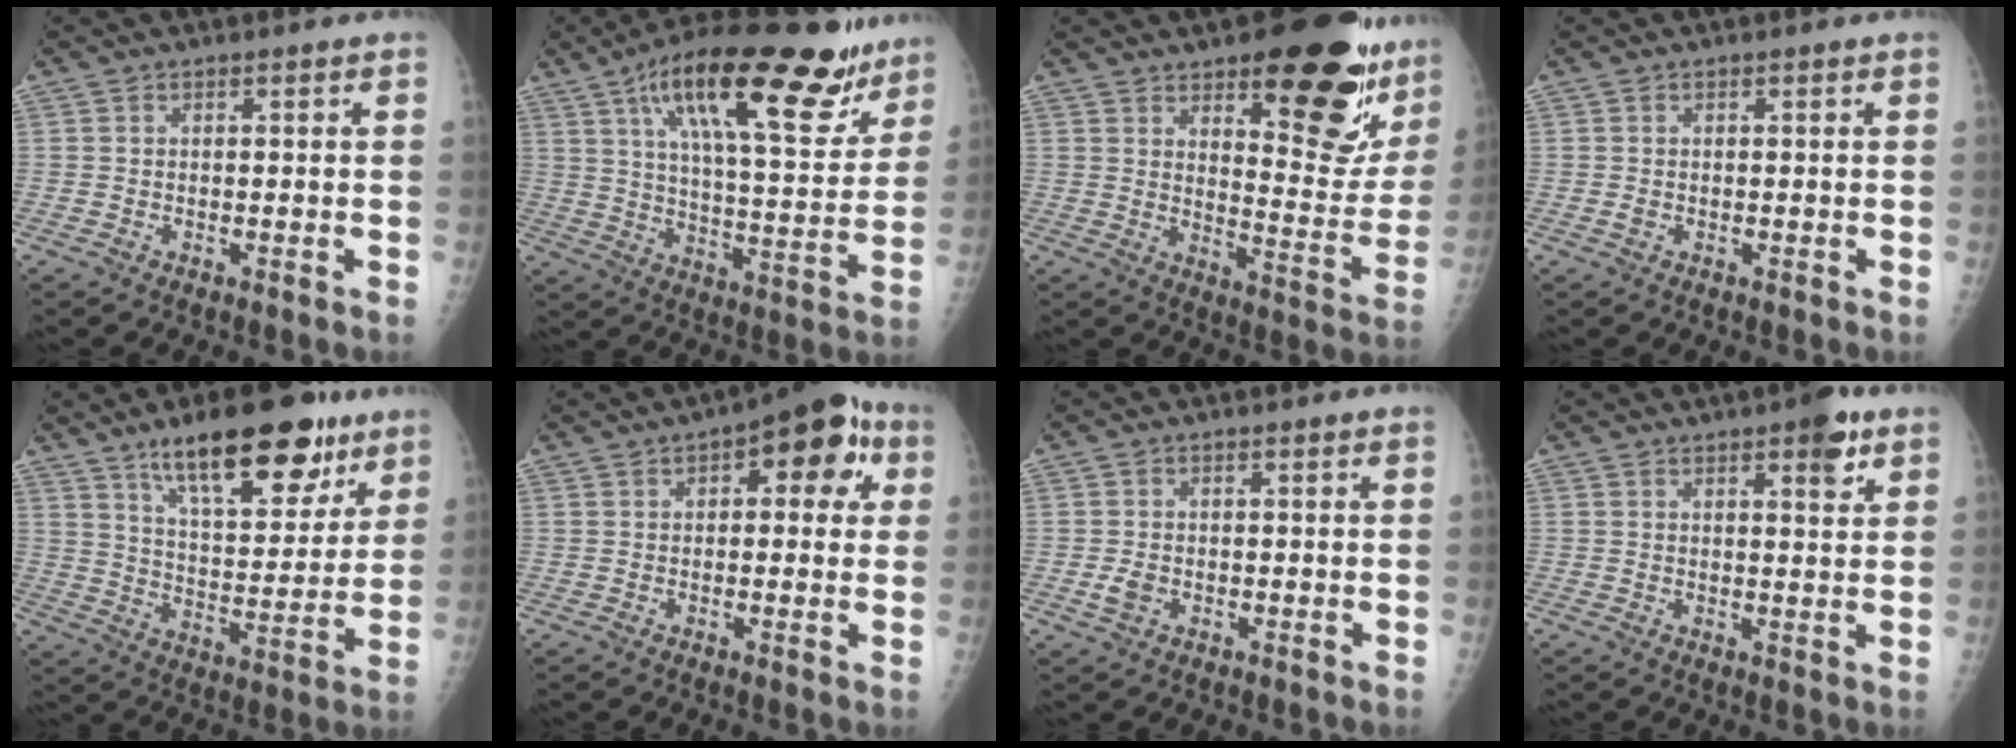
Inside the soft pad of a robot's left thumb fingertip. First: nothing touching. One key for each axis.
{"total": 26.5, "fx": 15.6, "fy": 8.8, "fz": 19.5, "tx": -0.265, "ty": -0.034, "tz": 0.240}
{"total": 23.0, "fx": 13.1, "fy": 7.9, "fz": 17.2, "tx": -0.175, "ty": -0.075, "tz": 0.180}
{"total": 0.5, "fx": -0.1, "fy": 0.5, "fz": 0.2, "tx": -0.004, "ty": -0.001, "tz": -0.002}
{"total": 20.2, "fx": 12.9, "fy": 7.5, "fz": 13.6, "tx": -0.164, "ty": -0.056, "tz": 0.207}
{"total": 11.1, "fx": 3.9, "fy": 5.6, "fz": 8.8, "tx": -0.069, "ty": 0.017, "tz": 0.037}
{"total": 2.2, "fx": -0.7, "fy": 1.7, "fz": 1.2, "tx": -0.021, "ty": -0.001, "tz": -0.011}
{"total": 5.2, "fx": 2.9, "fy": 1.7, "fz": 3.9, "tx": -0.040, "ty": -0.012, "tz": 0.034}